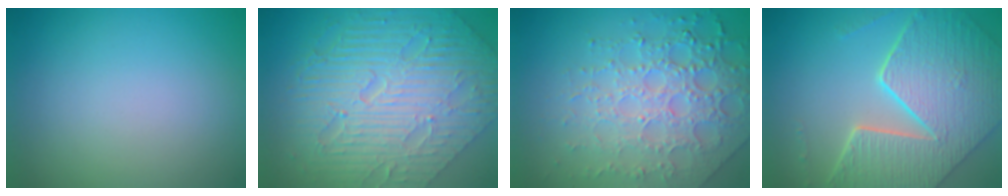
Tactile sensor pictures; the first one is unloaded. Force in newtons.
{"total": 10.7, "press": 7.2, "slide": 7.9}
{"total": 8.0, "press": 5.5, "slide": 5.7}
{"total": 9.2, "press": 6.6, "slide": 6.4}